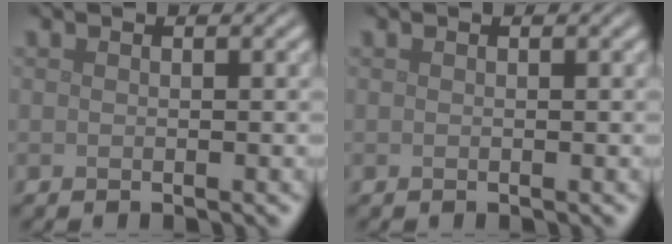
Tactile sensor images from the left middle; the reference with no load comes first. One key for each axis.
{"total": 0.0}